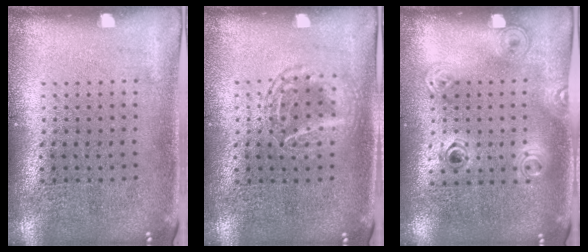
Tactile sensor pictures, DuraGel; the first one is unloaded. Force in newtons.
{"total": 1.2, "press": 1.1, "slide": 0.2}
{"total": 1.2, "press": 1.1, "slide": 0.5}